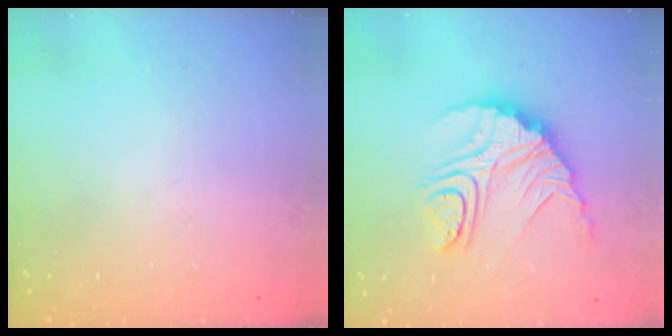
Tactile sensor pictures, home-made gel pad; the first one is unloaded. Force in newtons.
{"total": 14.7, "press": 14.7, "slide": 1.4}